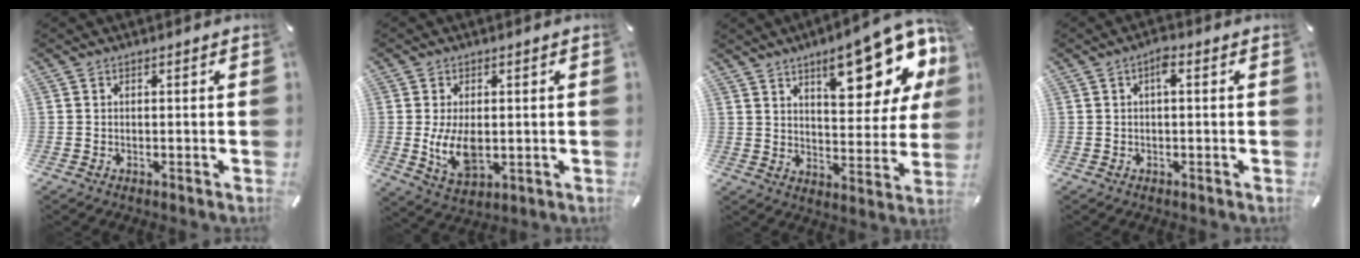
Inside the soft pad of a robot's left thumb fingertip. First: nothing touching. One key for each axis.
{"total": 8.4, "fx": -0.3, "fy": 5.0, "fz": 6.8, "tx": -0.141, "ty": -0.010, "tz": -0.009}
{"total": 18.9, "fx": 11.1, "fy": 7.3, "fz": 13.4, "tx": -0.166, "ty": -0.072, "tz": 0.174}
{"total": 2.7, "fx": 0.4, "fy": 0.9, "fz": 2.5, "tx": -0.051, "ty": 0.010, "tz": 0.004}